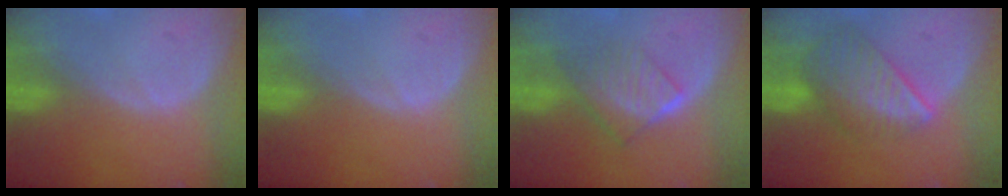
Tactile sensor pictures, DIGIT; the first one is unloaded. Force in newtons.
{"total": 0.0}
{"total": 6.5, "press": 5.7, "slide": 3.0}
{"total": 8.3, "press": 7.5, "slide": 3.6}